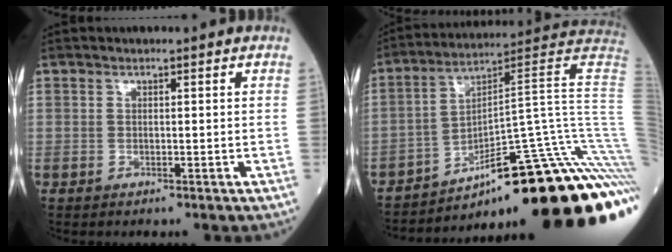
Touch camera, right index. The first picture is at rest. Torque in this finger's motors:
{"motor_torque": [1.03, -1.11, 0.90, 0.17]}